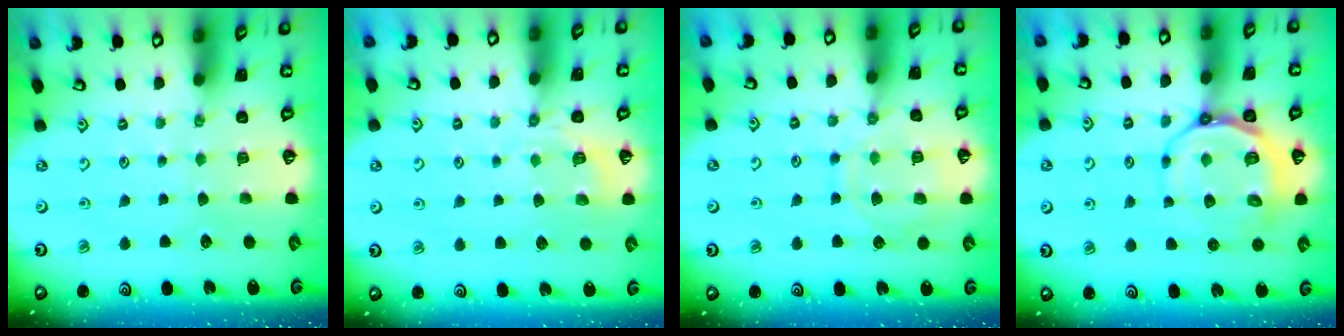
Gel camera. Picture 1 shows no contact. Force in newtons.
{"total": 5.0, "press": 4.6, "slide": 1.9}
{"total": 11.7, "press": 11.7, "slide": 1.1}
{"total": 11.0, "press": 10.7, "slide": 2.6}